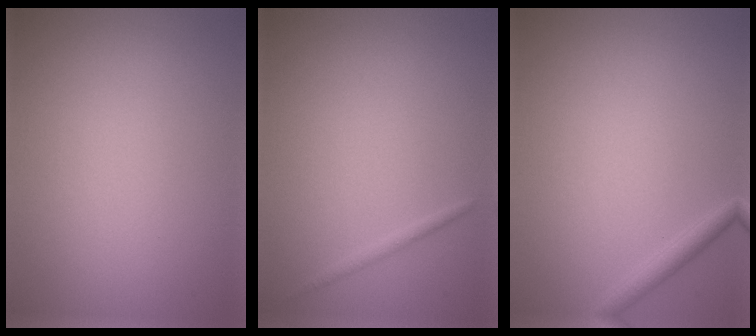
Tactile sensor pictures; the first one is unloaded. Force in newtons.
{"total": 0.7, "press": 0.7, "slide": 0.0}
{"total": 1.4, "press": 1.4, "slide": 0.1}